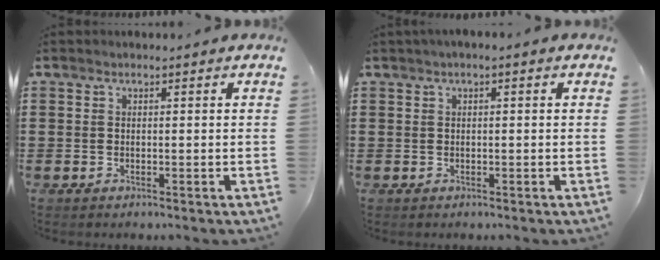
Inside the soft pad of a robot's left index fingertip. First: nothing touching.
{"total": 0.9, "force": [0.0, 0.1, 0.8], "torque": [-0.013, -0.002, 0.000]}